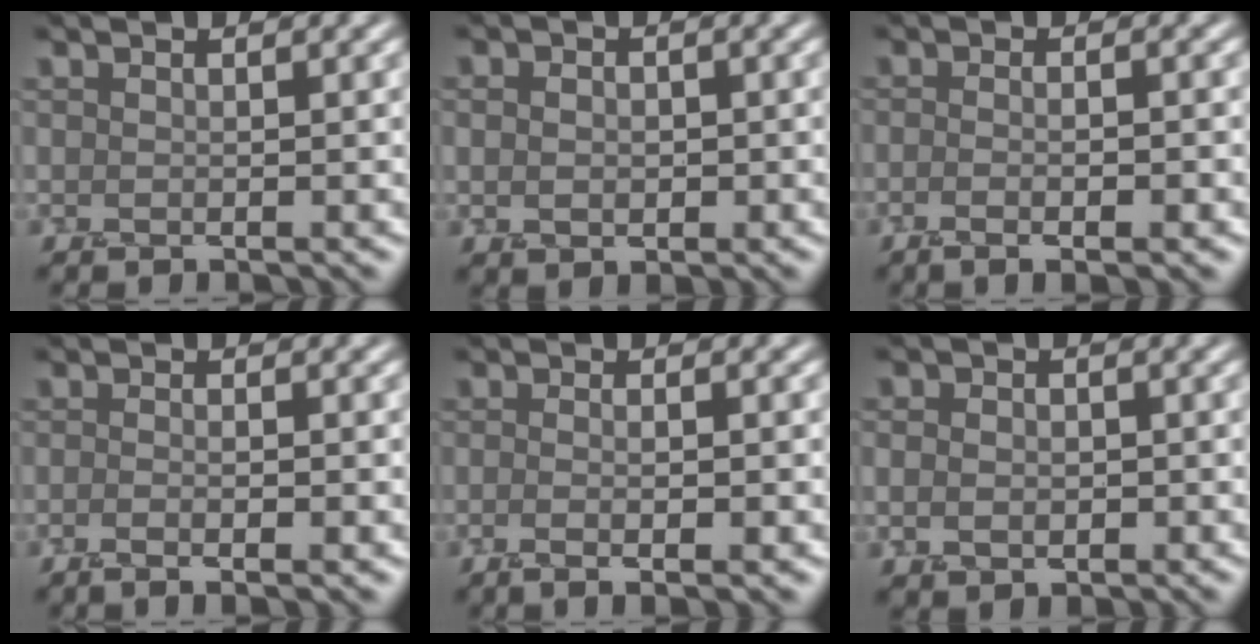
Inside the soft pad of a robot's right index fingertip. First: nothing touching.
{"total": 2.2, "force": [0.1, 1.8, 1.2], "torque": [-0.008, 0.005, 0.000]}
{"total": 4.0, "force": [-1.1, 1.6, 3.5], "torque": [-0.025, -0.002, -0.022]}
{"total": 3.1, "force": [-0.9, 1.2, 2.7], "torque": [-0.018, -0.001, -0.019]}
{"total": 3.9, "force": [-0.7, 1.6, 3.5], "torque": [-0.027, -0.003, -0.019]}
{"total": 2.6, "force": [-0.1, 2.1, 1.4], "torque": [-0.015, 0.002, -0.004]}